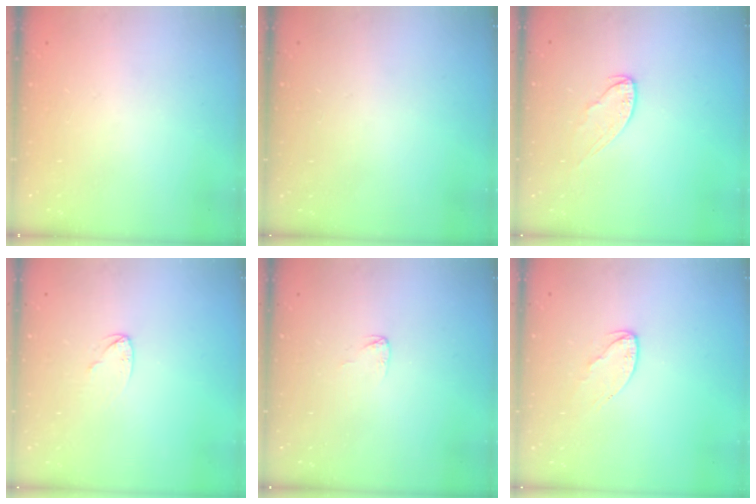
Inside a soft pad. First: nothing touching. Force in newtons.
{"total": 0.0}
{"total": 6.5, "press": 6.5, "slide": 0.1}
{"total": 3.9, "press": 3.9, "slide": 0.4}
{"total": 2.9, "press": 2.9, "slide": 0.2}
{"total": 4.9, "press": 4.9, "slide": 0.4}